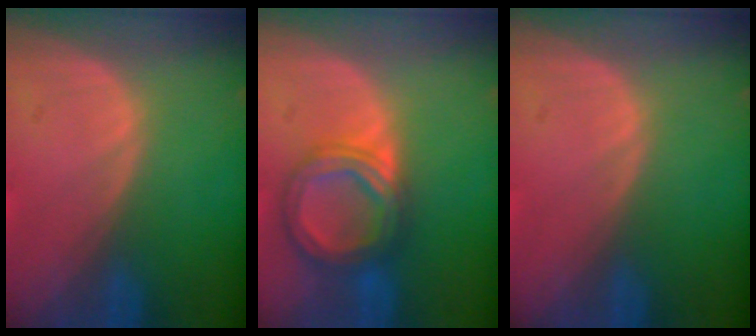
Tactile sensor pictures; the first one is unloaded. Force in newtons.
{"total": 7.1, "press": 7.1, "slide": 0.5}
{"total": 0.0}